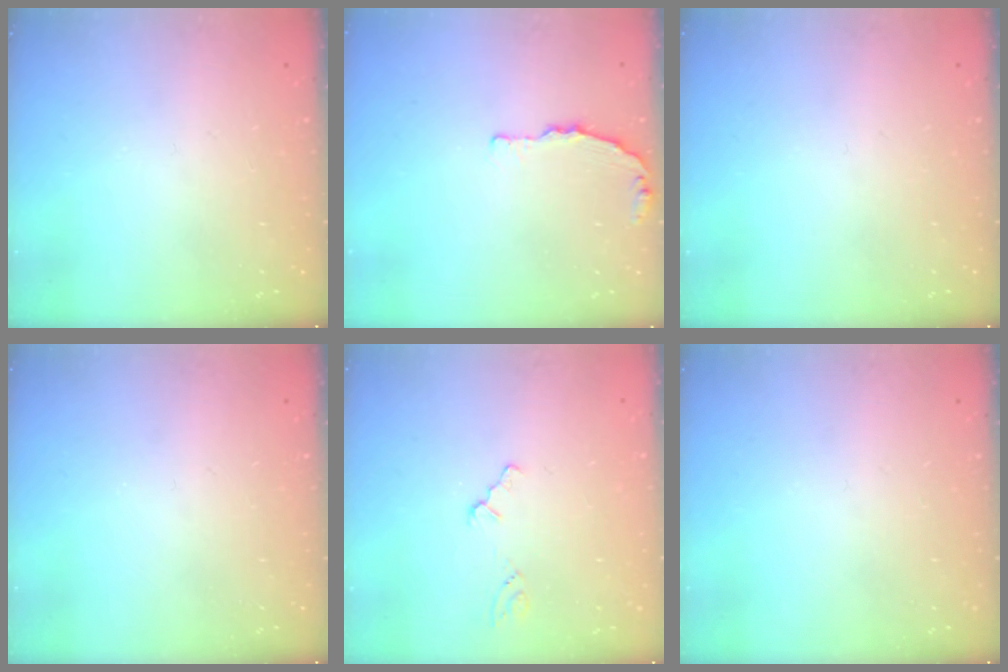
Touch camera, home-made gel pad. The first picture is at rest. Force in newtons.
{"total": 2.6, "press": 2.6, "slide": 0.4}
{"total": 0.0}
{"total": 0.0}
{"total": 0.0}
{"total": 0.0}